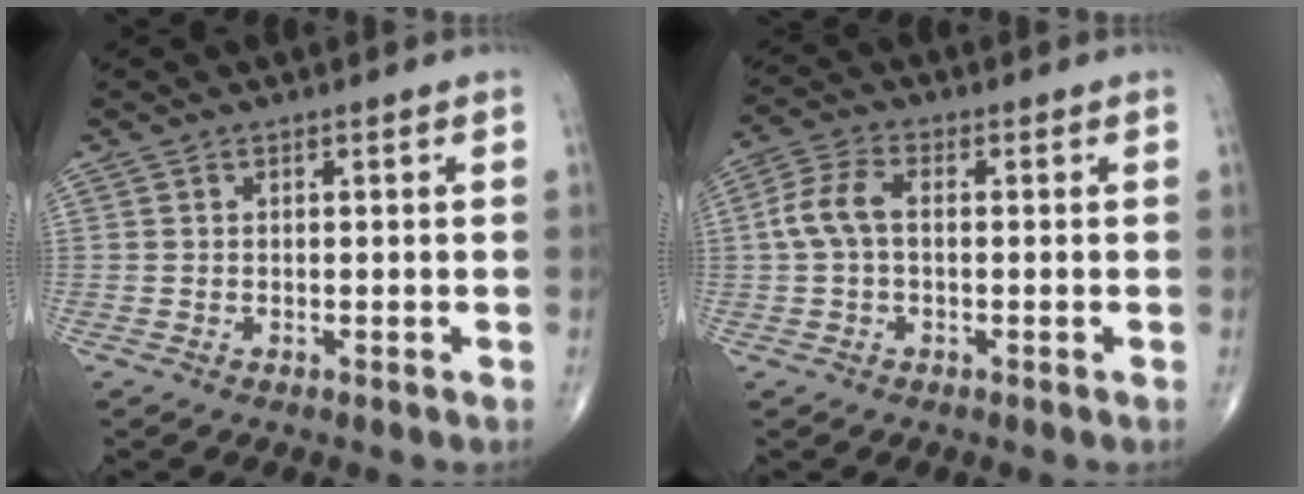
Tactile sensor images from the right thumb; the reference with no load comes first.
{"total": 6.0, "force": [0.1, 3.5, 4.9], "torque": [-0.113, 0.020, -0.002]}